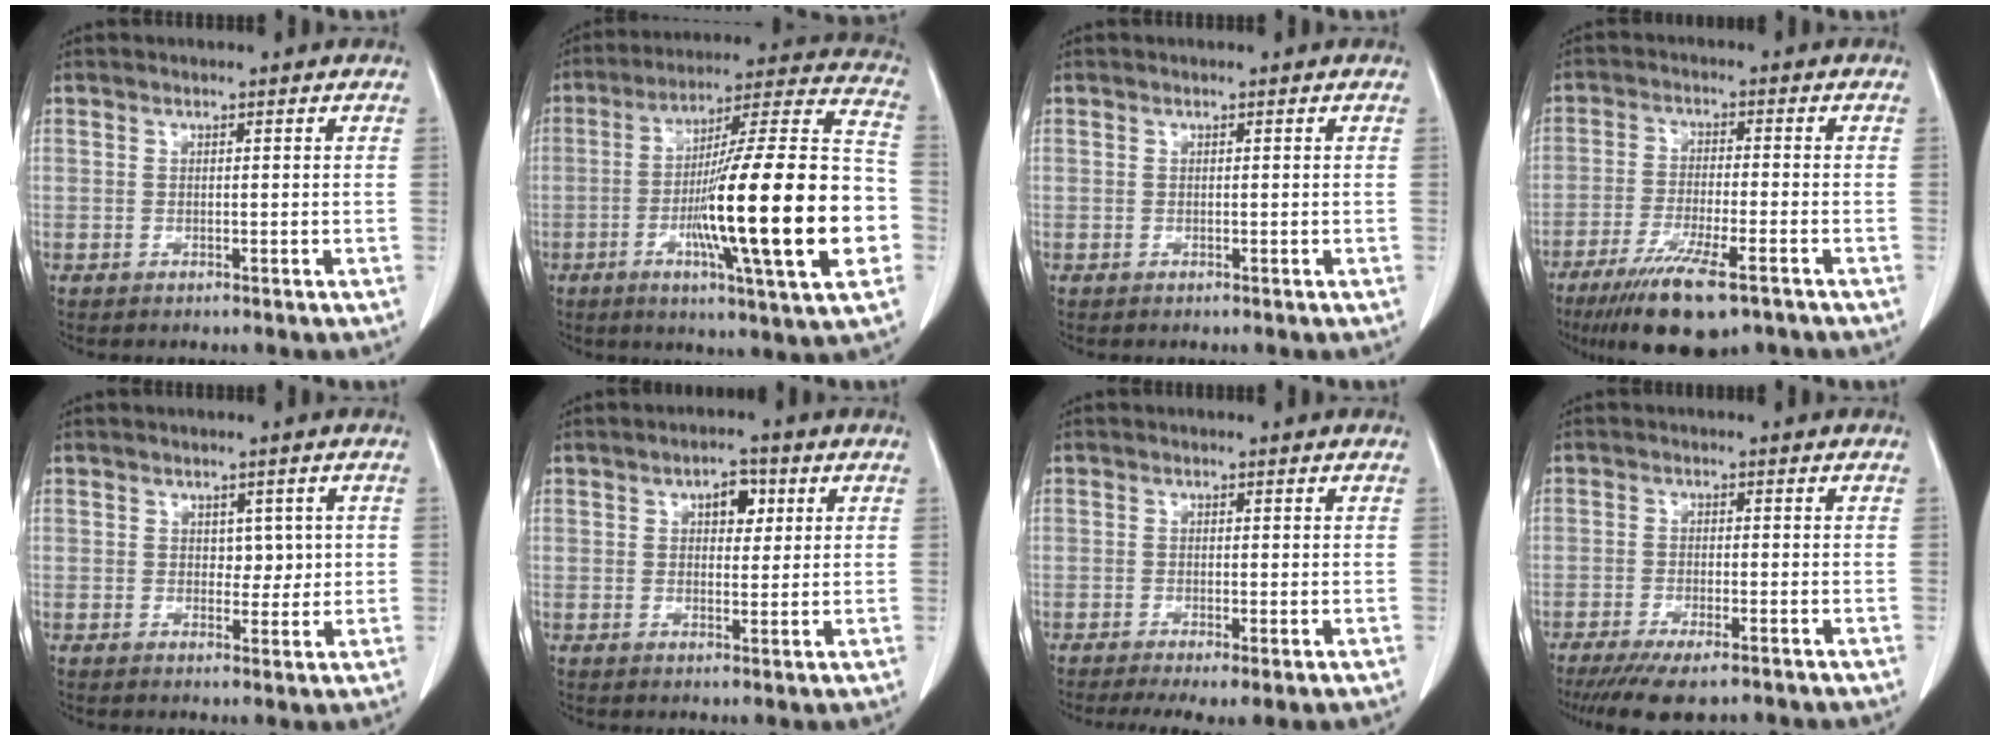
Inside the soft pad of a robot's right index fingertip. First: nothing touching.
{"total": 26.0, "force": [-5.7, 1.2, 25.4], "torque": [-0.353, -0.001, -0.098]}
{"total": 0.0}
{"total": 11.5, "force": [-7.6, 2.1, 8.4], "torque": [-0.142, -0.026, -0.120]}
{"total": 2.9, "force": [0.7, 1.9, 2.1], "torque": [-0.020, -0.001, 0.012]}
{"total": 4.3, "force": [1.7, 2.3, 3.2], "torque": [-0.045, 0.010, 0.025]}
{"total": 4.5, "force": [-2.5, 1.1, 3.6], "torque": [-0.058, -0.018, -0.041]}
{"total": 8.3, "force": [-6.3, 1.9, 5.0], "torque": [-0.072, -0.015, -0.097]}